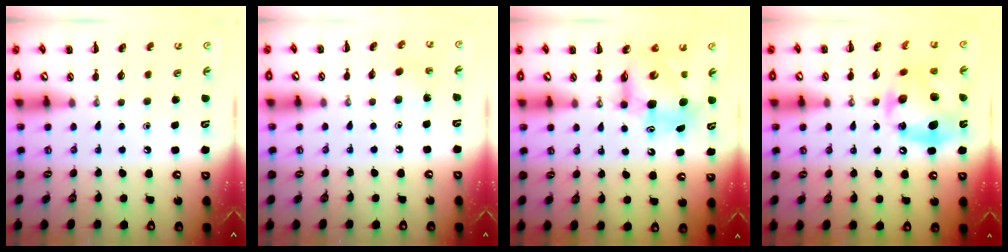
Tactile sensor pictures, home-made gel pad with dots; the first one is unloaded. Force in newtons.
{"total": 4.1, "press": 3.9, "slide": 1.3}
{"total": 9.0, "press": 8.6, "slide": 2.7}
{"total": 15.1, "press": 15.0, "slide": 0.9}